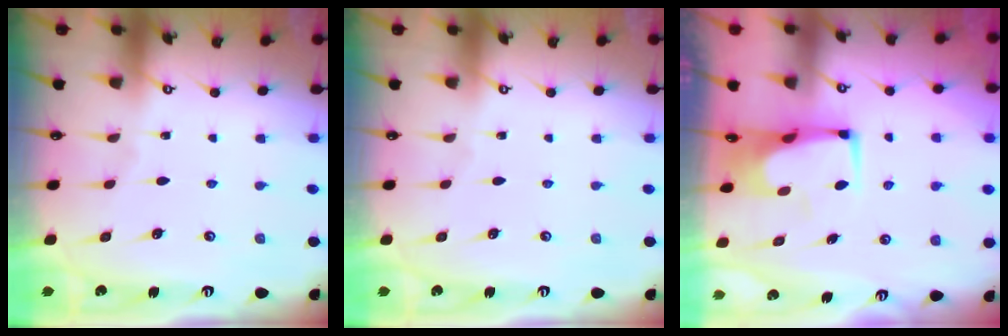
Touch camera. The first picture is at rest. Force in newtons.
{"total": 0.0}
{"total": 1.5, "press": 1.5, "slide": 0.2}